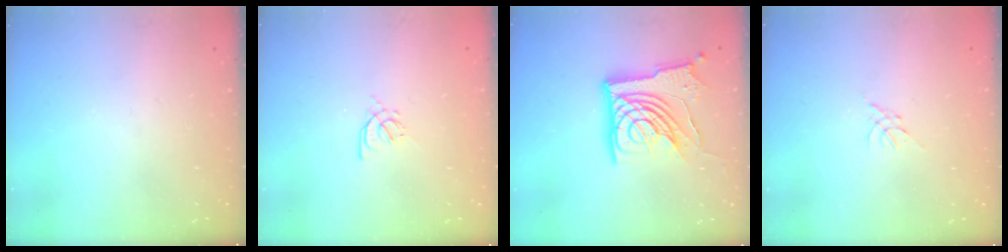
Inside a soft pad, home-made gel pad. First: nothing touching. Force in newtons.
{"total": 2.9, "press": 2.8, "slide": 0.8}
{"total": 17.1, "press": 16.9, "slide": 2.3}
{"total": 0.5, "press": 0.4, "slide": 0.3}